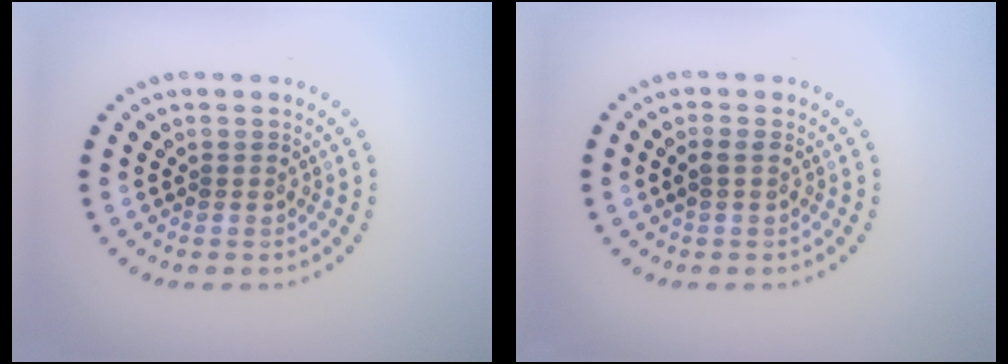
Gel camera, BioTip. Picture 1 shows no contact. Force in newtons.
{"total": 0.8, "press": 0.8, "slide": 0.2}